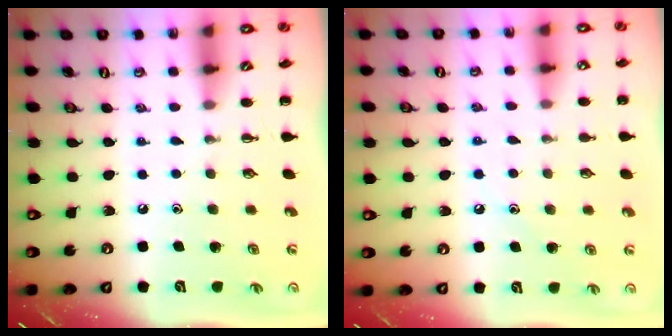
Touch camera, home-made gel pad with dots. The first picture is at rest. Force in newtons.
{"total": 6.8, "press": 6.6, "slide": 1.7}